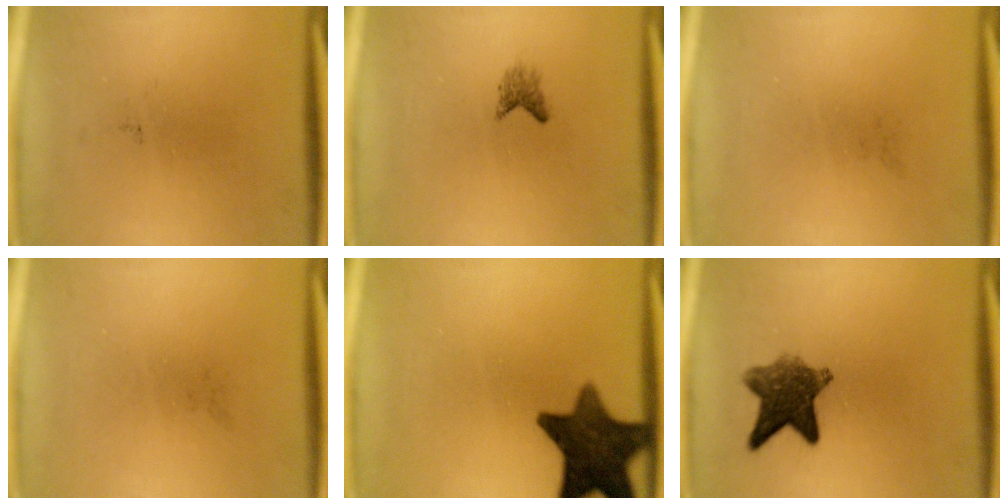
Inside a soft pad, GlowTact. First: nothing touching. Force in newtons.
{"total": 1.4}
{"total": 0.0}
{"total": 0.0}
{"total": 12.7}
{"total": 7.9}